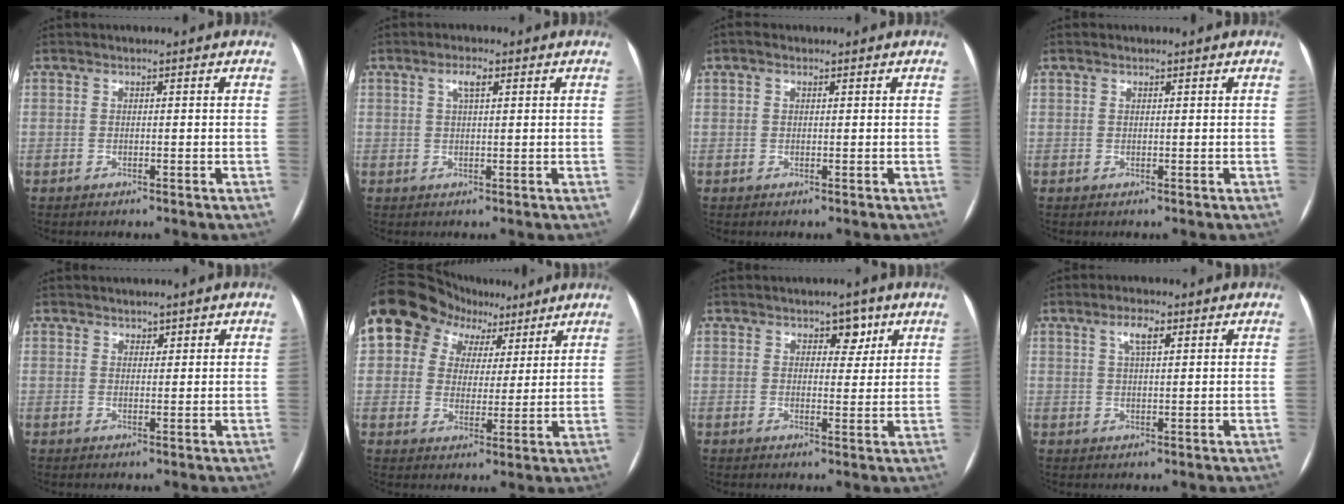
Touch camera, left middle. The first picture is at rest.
{"total": 2.4, "force": [1.1, 0.6, 2.0], "torque": [-0.042, 0.006, 0.019]}
{"total": 1.5, "force": [0.8, 0.9, 0.8], "torque": [-0.021, 0.018, 0.015]}
{"total": 0.9, "force": [0.7, 0.6, 0.3], "torque": [-0.010, 0.013, 0.014]}
{"total": 1.3, "force": [0.9, 0.8, 0.4], "torque": [-0.002, 0.002, 0.013]}
{"total": 13.2, "force": [7.3, 9.8, 5.0], "torque": [-0.076, 0.060, 0.122]}
{"total": 3.3, "force": [1.9, 2.0, 1.8], "torque": [-0.015, 0.002, 0.025]}
{"total": 3.2, "force": [1.6, 0.9, 2.6], "torque": [-0.053, 0.007, 0.028]}